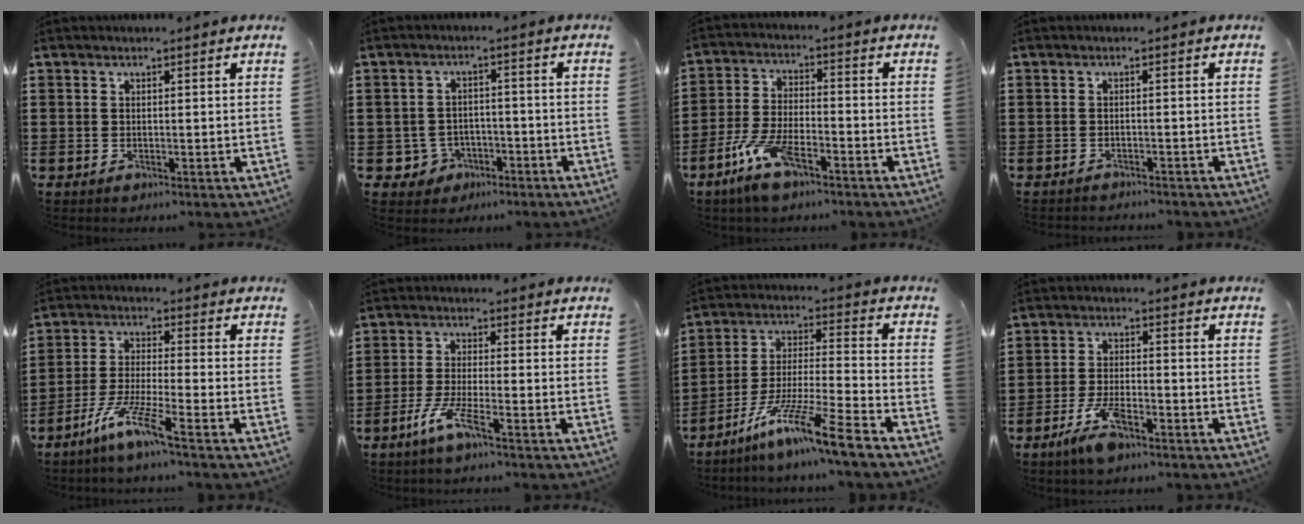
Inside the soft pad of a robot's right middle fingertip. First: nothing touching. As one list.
[{"total": 3.6, "force": [-2.4, 2.6, 0.7], "torque": [-0.029, 0.004, -0.053]}, {"total": 8.2, "force": [-5.0, 2.6, 5.9], "torque": [-0.133, -0.005, -0.096]}, {"total": 1.2, "force": [-1.2, 0.1, 0.0], "torque": [-0.002, 0.003, -0.026]}, {"total": 7.3, "force": [-5.4, 0.3, 4.9], "torque": [-0.103, -0.009, -0.104]}, {"total": 5.4, "force": [-3.4, 0.5, 4.2], "torque": [-0.093, -0.010, -0.066]}, {"total": 11.5, "force": [-8.8, -0.3, 7.3], "torque": [-0.132, 0.004, -0.174]}, {"total": 6.1, "force": [-3.8, 1.9, 4.4], "torque": [-0.097, 0.001, -0.072]}]